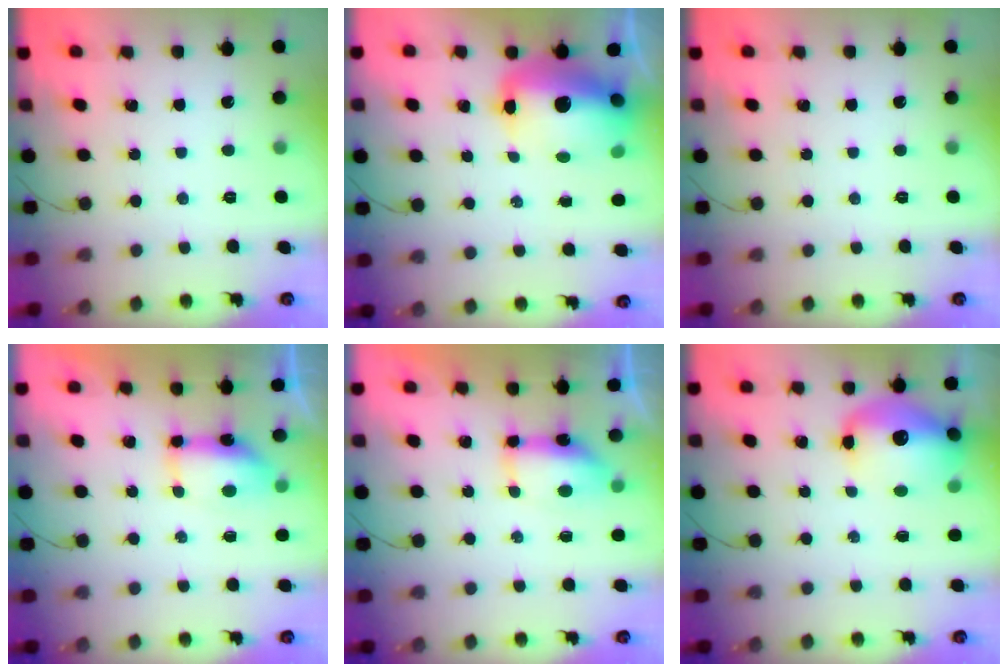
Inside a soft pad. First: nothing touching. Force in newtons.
{"total": 15.5, "press": 15.1, "slide": 3.5}
{"total": 0.0}
{"total": 13.9, "press": 8.9, "slide": 10.7}
{"total": 13.9, "press": 8.9, "slide": 10.7}
{"total": 13.8, "press": 13.4, "slide": 3.1}